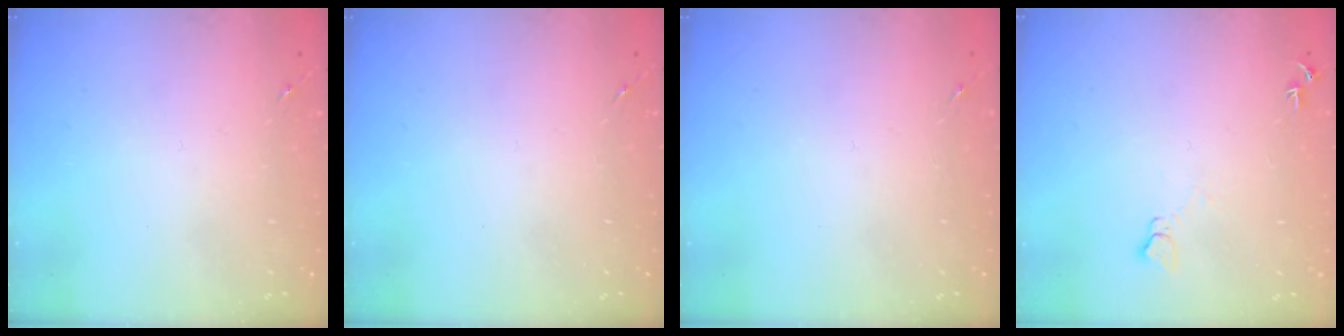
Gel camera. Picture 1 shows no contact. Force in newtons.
{"total": 0.0}
{"total": 0.0}
{"total": 5.7, "press": 5.7, "slide": 0.7}